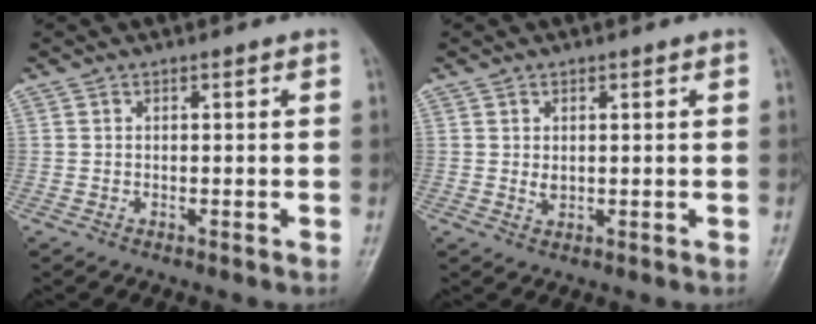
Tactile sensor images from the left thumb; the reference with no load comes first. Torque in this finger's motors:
{"motor_torque": [0.39, 0.13, 0.51, 0.10, 0.00]}